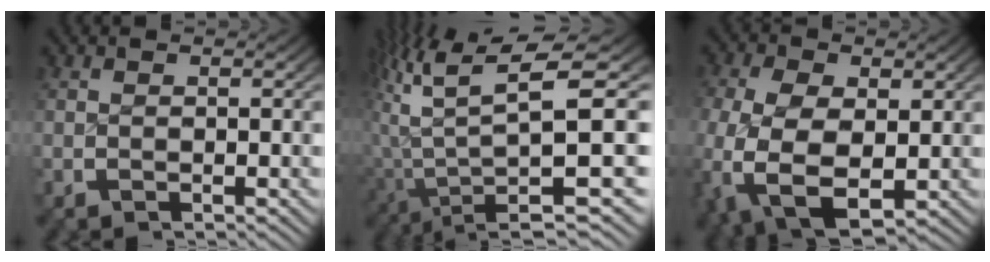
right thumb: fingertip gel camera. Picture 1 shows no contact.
{"total": 14.6, "force": [-0.1, 7.7, 12.5], "torque": [-0.228, -0.029, 0.016]}
{"total": 11.1, "force": [-2.3, 7.8, 7.5], "torque": [-0.204, -0.067, -0.006]}